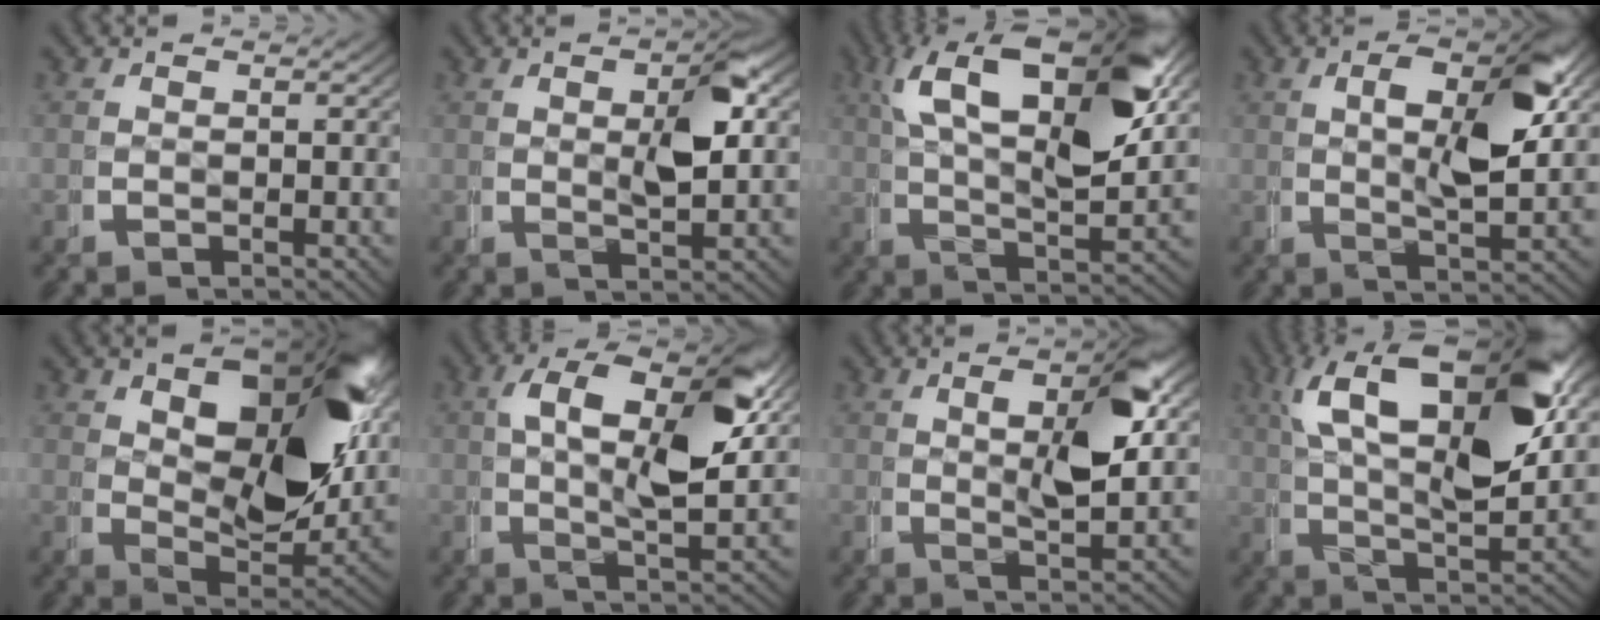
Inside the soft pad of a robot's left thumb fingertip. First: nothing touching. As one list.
[{"total": 4.5, "force": [1.0, 1.1, 4.3], "torque": [-0.074, -0.003, 0.022]}, {"total": 14.7, "force": [3.8, 6.9, 12.4], "torque": [-0.207, -0.009, 0.066]}, {"total": 7.4, "force": [1.3, 2.2, 6.9], "torque": [-0.115, -0.007, 0.027]}, {"total": 13.7, "force": [2.9, 6.7, 11.6], "torque": [-0.172, -0.033, 0.065]}, {"total": 10.4, "force": [2.4, 4.0, 9.3], "torque": [-0.158, -0.005, 0.039]}, {"total": 6.4, "force": [1.3, 1.6, 6.1], "torque": [-0.100, -0.004, 0.030]}, {"total": 16.6, "force": [3.9, 7.9, 14.1], "torque": [-0.230, -0.010, 0.067]}]